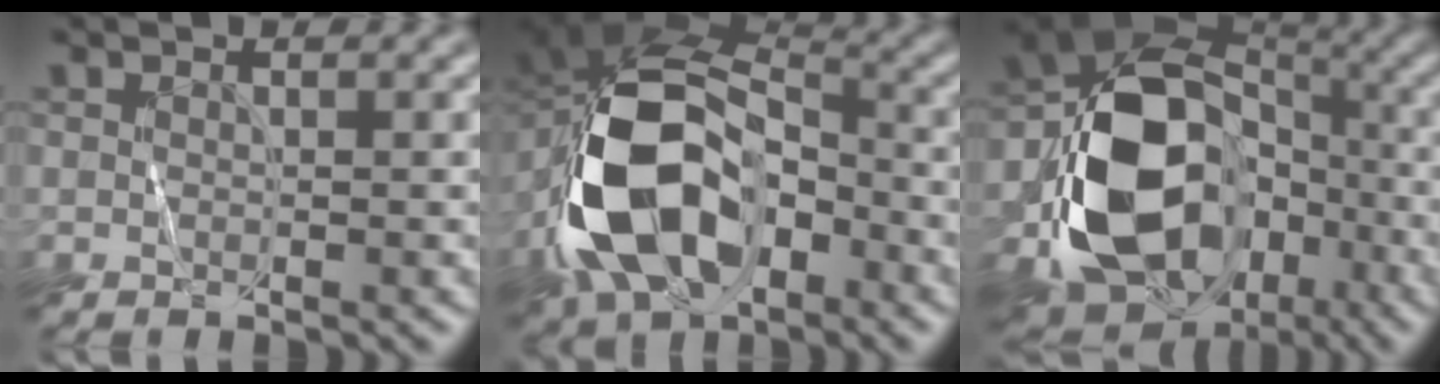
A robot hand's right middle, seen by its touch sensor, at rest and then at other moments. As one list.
[{"total": 13.8, "force": [-4.4, 8.5, 9.9], "torque": [-0.205, -0.005, -0.087]}, {"total": 17.8, "force": [-5.9, 12.8, 10.8], "torque": [-0.169, -0.015, -0.108]}]